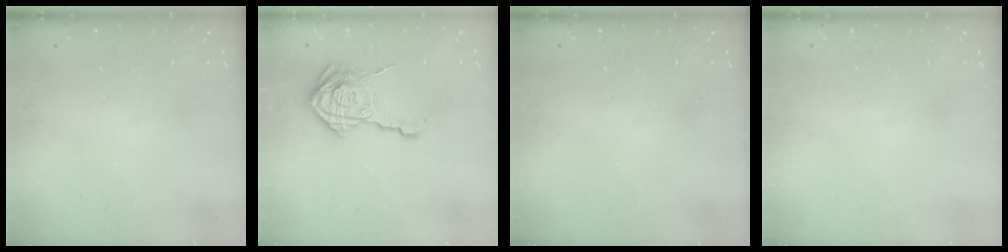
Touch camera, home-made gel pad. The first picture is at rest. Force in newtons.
{"total": 17.5, "press": 17.5, "slide": 0.7}
{"total": 0.0}
{"total": 0.0}